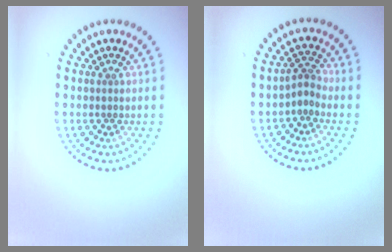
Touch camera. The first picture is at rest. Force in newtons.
{"total": 1.8, "press": 1.1, "slide": 1.4}